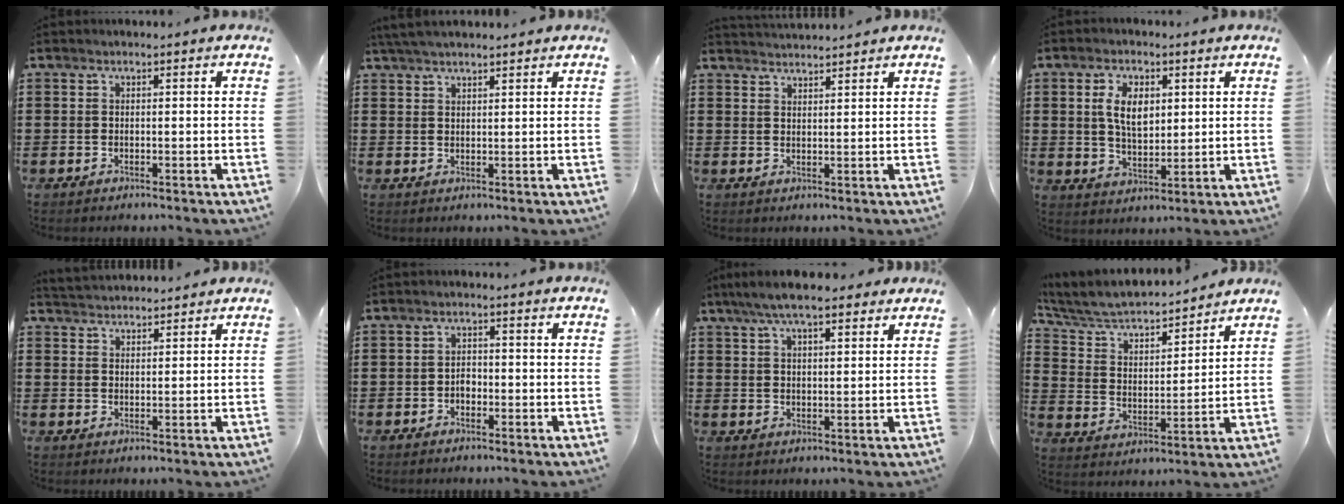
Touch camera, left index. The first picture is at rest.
{"total": 3.0, "force": [2.7, 0.4, 1.2], "torque": [-0.030, 0.001, 0.052]}
{"total": 2.2, "force": [2.2, -0.2, -0.2], "torque": [-0.002, -0.004, 0.042]}
{"total": 6.4, "force": [1.8, 3.5, 5.0], "torque": [-0.101, 0.009, 0.029]}
{"total": 2.7, "force": [2.7, 0.1, -0.4], "torque": [-0.001, -0.007, 0.052]}
{"total": 1.6, "force": [-0.6, 1.1, 1.1], "torque": [-0.024, 0.003, -0.013]}
{"total": 7.3, "force": [5.7, 1.8, 4.2], "torque": [-0.093, -0.003, 0.103]}
{"total": 5.5, "force": [5.0, 1.2, 1.9], "torque": [-0.061, -0.034, 0.079]}